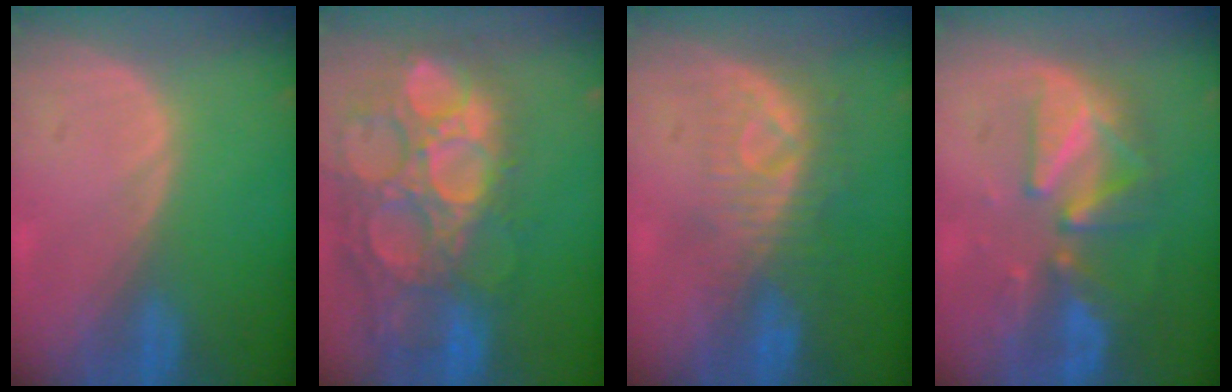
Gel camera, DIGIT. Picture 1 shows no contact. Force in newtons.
{"total": 15.7, "press": 12.9, "slide": 8.9}
{"total": 8.3, "press": 7.4, "slide": 3.7}
{"total": 9.2, "press": 8.5, "slide": 3.4}